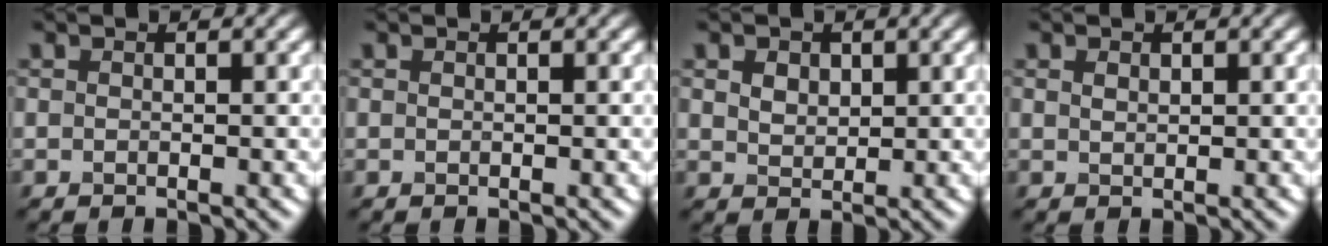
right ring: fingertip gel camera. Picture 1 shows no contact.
{"total": 0.0}
{"total": 2.4, "force": [1.2, 1.7, 1.3], "torque": [-0.025, 0.010, 0.013]}
{"total": 0.8, "force": [0.4, 0.4, 0.4], "torque": [-0.011, -0.001, 0.010]}